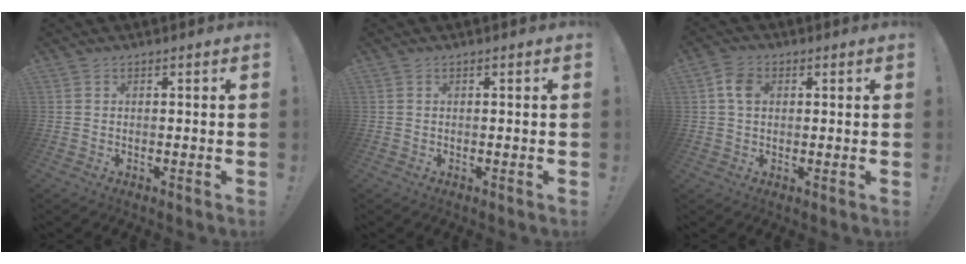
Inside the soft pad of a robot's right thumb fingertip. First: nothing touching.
{"total": 0.0}
{"total": 5.5, "force": [1.4, 4.0, 3.5], "torque": [-0.054, 0.007, 0.027]}